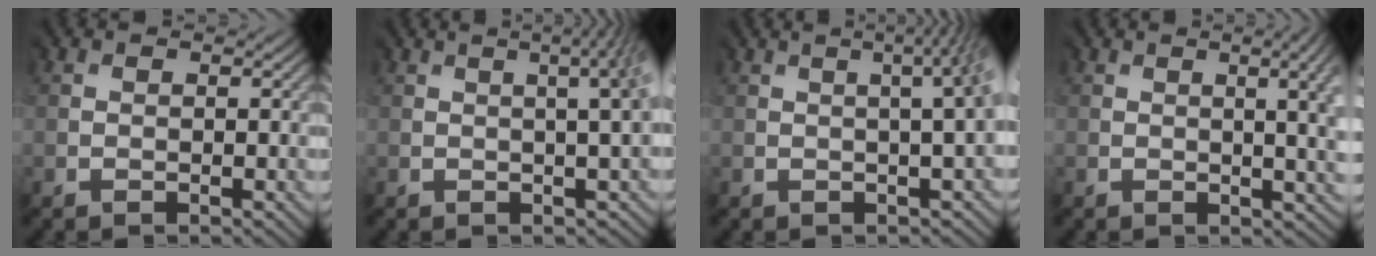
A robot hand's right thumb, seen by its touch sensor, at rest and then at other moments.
{"total": 5.6, "force": [1.4, 1.7, 5.1], "torque": [-0.033, 0.040, -0.002]}
{"total": 5.8, "force": [0.6, 1.6, 5.5], "torque": [-0.027, 0.044, -0.013]}
{"total": 7.2, "force": [0.8, 2.6, 6.7], "torque": [-0.043, 0.024, 0.000]}